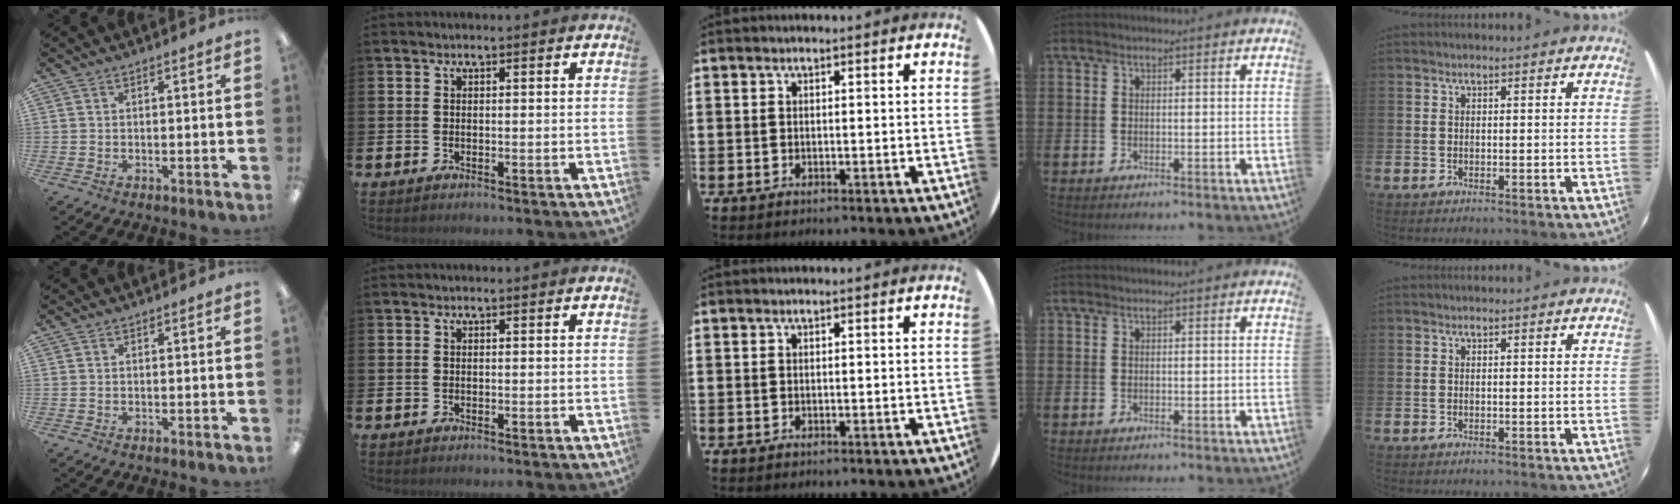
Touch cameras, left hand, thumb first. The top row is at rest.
{}